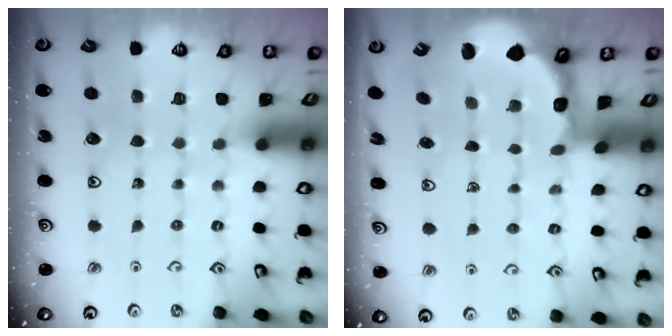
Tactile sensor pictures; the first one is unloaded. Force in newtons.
{"total": 1.8, "press": 1.7, "slide": 0.5}